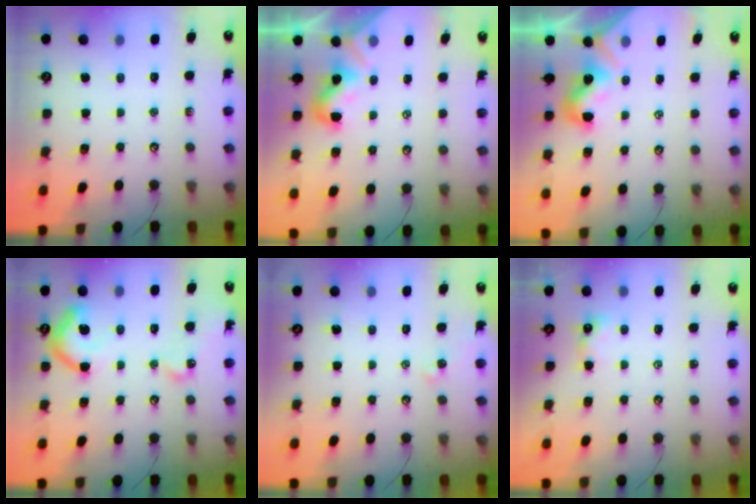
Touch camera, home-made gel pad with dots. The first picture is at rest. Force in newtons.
{"total": 1.8, "press": 1.7, "slide": 0.5}
{"total": 1.9, "press": 1.9, "slide": 0.3}
{"total": 13.4, "press": 13.3, "slide": 1.1}
{"total": 0.0}
{"total": 1.2, "press": 1.2, "slide": 0.4}